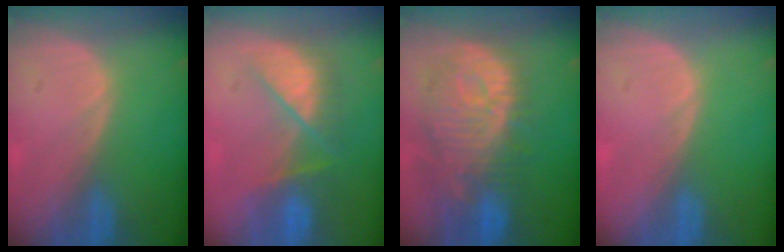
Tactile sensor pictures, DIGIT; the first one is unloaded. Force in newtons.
{"total": 7.6, "press": 7.3, "slide": 2.0}
{"total": 12.5, "press": 11.1, "slide": 5.6}
{"total": 0.0}